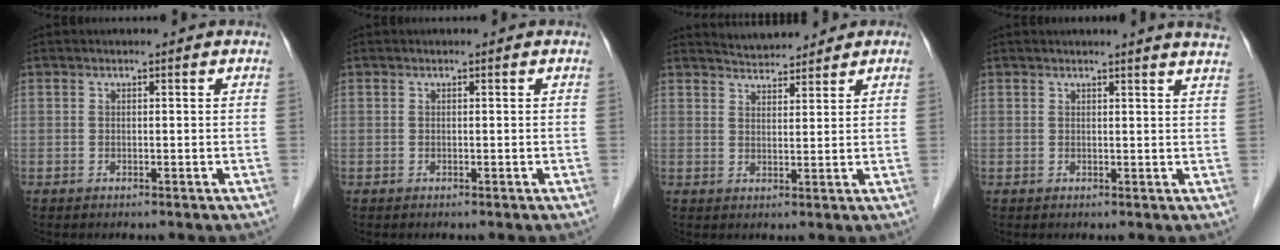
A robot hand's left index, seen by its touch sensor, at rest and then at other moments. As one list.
[{"total": 0.0}, {"total": 5.1, "force": [4.8, 1.3, 0.8], "torque": [-0.014, 0.019, 0.078]}, {"total": 6.5, "force": [6.1, -0.6, 2.2], "torque": [-0.022, -0.008, 0.046]}]